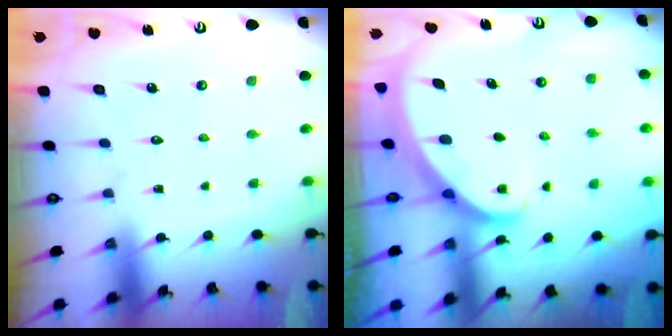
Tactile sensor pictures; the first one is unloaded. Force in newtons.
{"total": 2.3, "press": 2.3, "slide": 0.3}